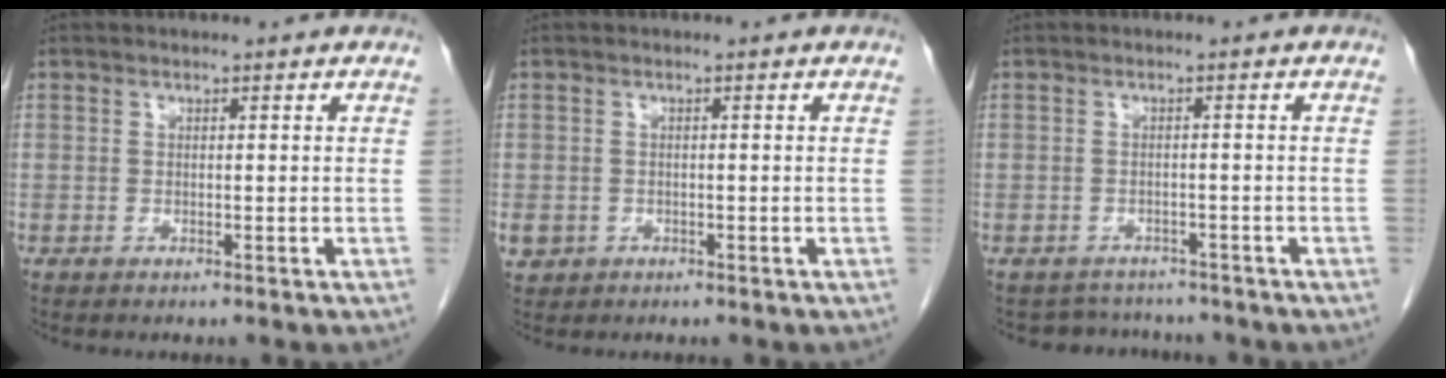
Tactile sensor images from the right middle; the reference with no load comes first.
{"total": 2.2, "force": [-0.8, 2.0, 0.6], "torque": [-0.010, 0.002, -0.006]}
{"total": 4.1, "force": [-3.8, 1.6, -0.4], "torque": [0.003, 0.007, -0.051]}